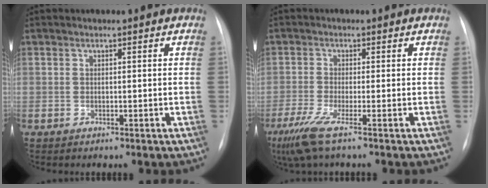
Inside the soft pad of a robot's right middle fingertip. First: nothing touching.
{"total": 5.7, "force": [-3.6, 0.2, 4.4], "torque": [-0.093, -0.021, -0.073]}